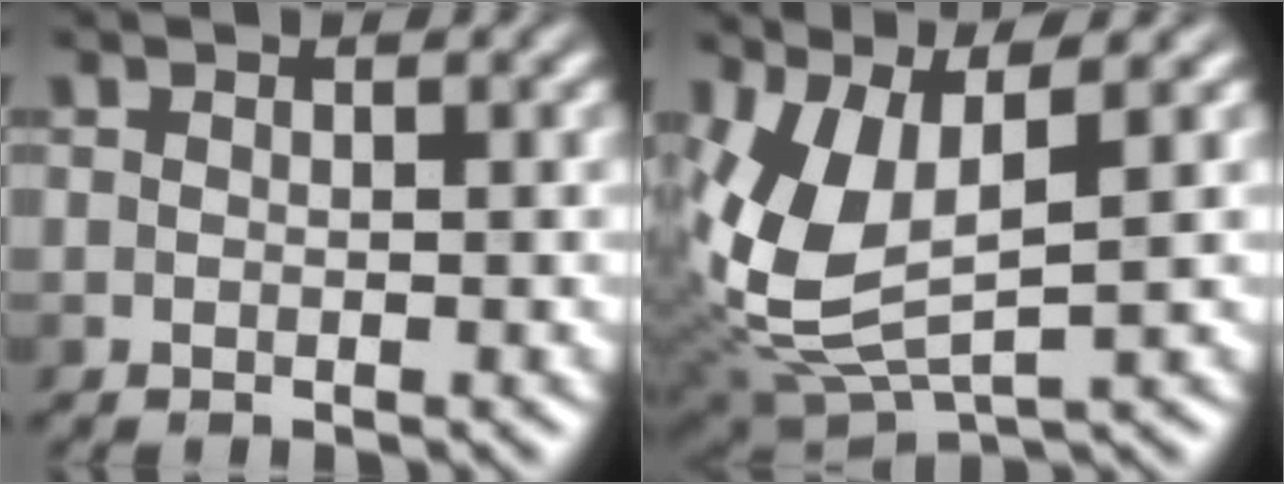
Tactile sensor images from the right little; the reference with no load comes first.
{"total": 6.5, "force": [1.6, 2.9, 5.5], "torque": [-0.136, -0.008, 0.041]}